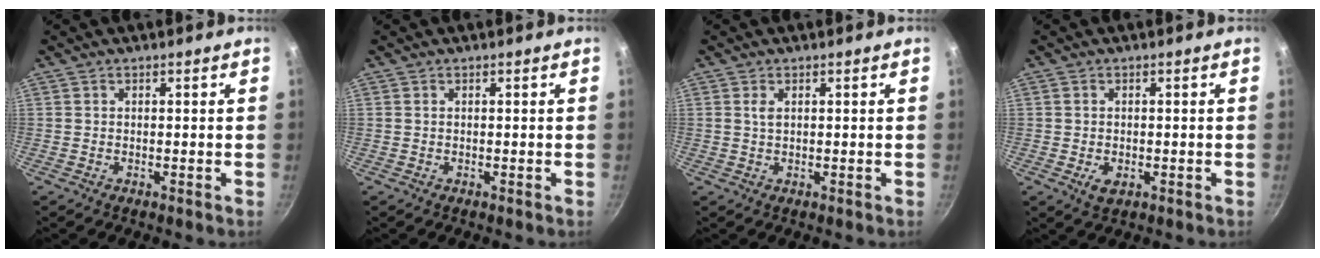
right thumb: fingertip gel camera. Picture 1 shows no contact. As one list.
[{"total": 0.0}, {"total": 1.4, "force": [0.5, 0.7, 1.2], "torque": [-0.022, 0.000, 0.010]}, {"total": 2.8, "force": [-0.8, 1.8, 2.0], "torque": [-0.033, -0.007, -0.010]}]